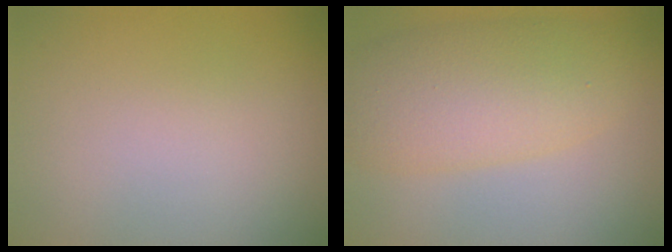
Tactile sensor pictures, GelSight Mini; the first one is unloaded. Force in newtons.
{"total": 6.7, "press": 6.7, "slide": 0.1}